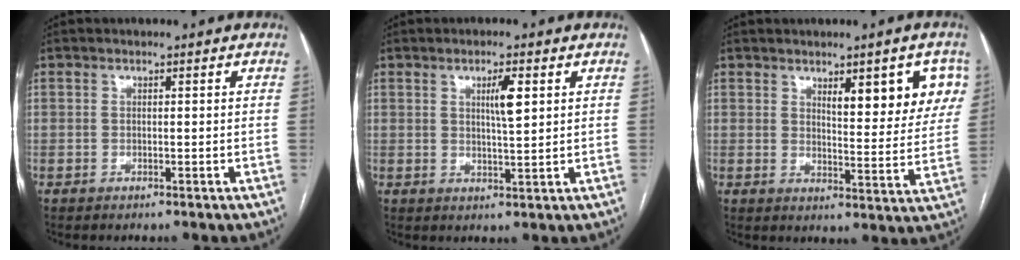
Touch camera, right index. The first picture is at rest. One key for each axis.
{"total": 3.7, "fx": 1.4, "fy": 0.4, "fz": 3.5, "tx": -0.060, "ty": -0.001, "tz": 0.023}
{"total": 9.7, "fx": 4.4, "fy": 2.8, "fz": 8.1, "tx": -0.097, "ty": 0.000, "tz": 0.061}